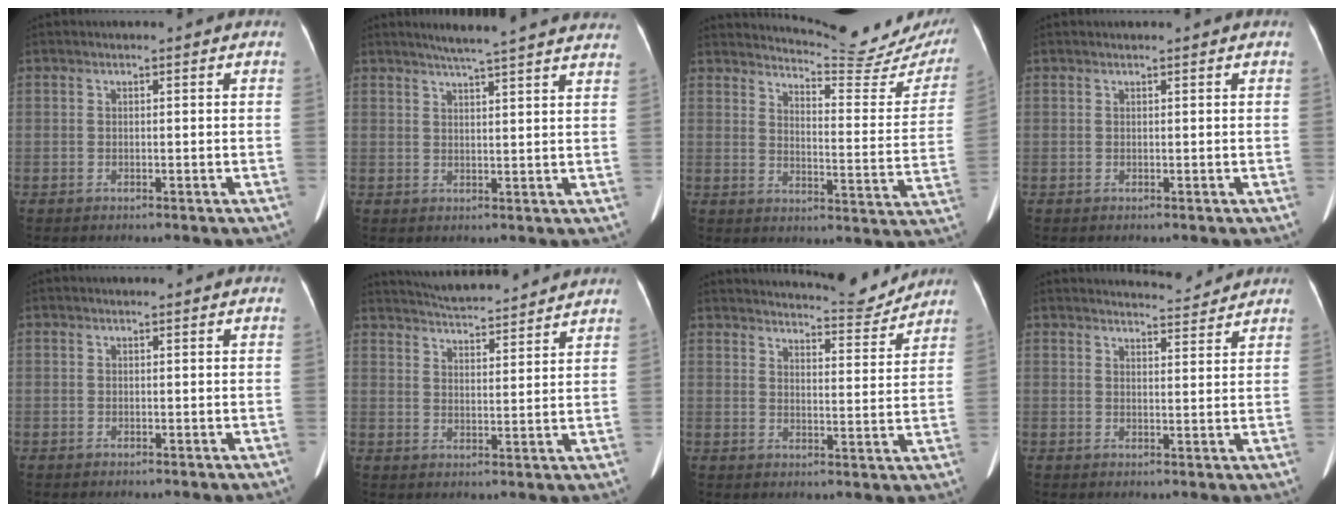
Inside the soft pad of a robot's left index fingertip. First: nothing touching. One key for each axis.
{"total": 16.4, "fx": 14.7, "fy": 0.1, "fz": 7.4, "tx": -0.110, "ty": 0.005, "tz": 0.178}
{"total": 18.2, "fx": 17.6, "fy": 1.1, "fz": 4.6, "tx": -0.066, "ty": -0.097, "tz": 0.200}
{"total": 0.7, "fx": 0.6, "fy": 0.0, "fz": 0.3, "tx": -0.007, "ty": 0.012, "tz": 0.013}
{"total": 0.0}
{"total": 13.3, "fx": 12.5, "fy": 1.1, "fz": 4.3, "tx": -0.079, "ty": 0.017, "tz": 0.181}
{"total": 10.3, "fx": 10.1, "fy": 0.6, "fz": 2.1, "tx": -0.027, "ty": -0.015, "tz": 0.128}
{"total": 5.1, "fx": 5.1, "fy": 0.2, "fz": 0.2, "tx": -0.013, "ty": -0.001, "tz": 0.062}